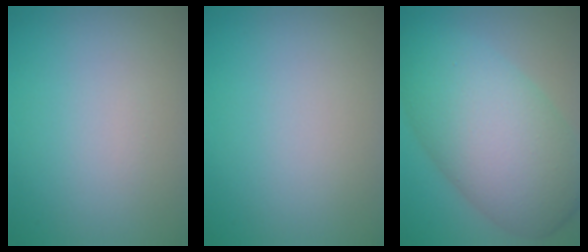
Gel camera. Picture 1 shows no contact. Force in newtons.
{"total": 0.0}
{"total": 11.4, "press": 11.4, "slide": 0.1}